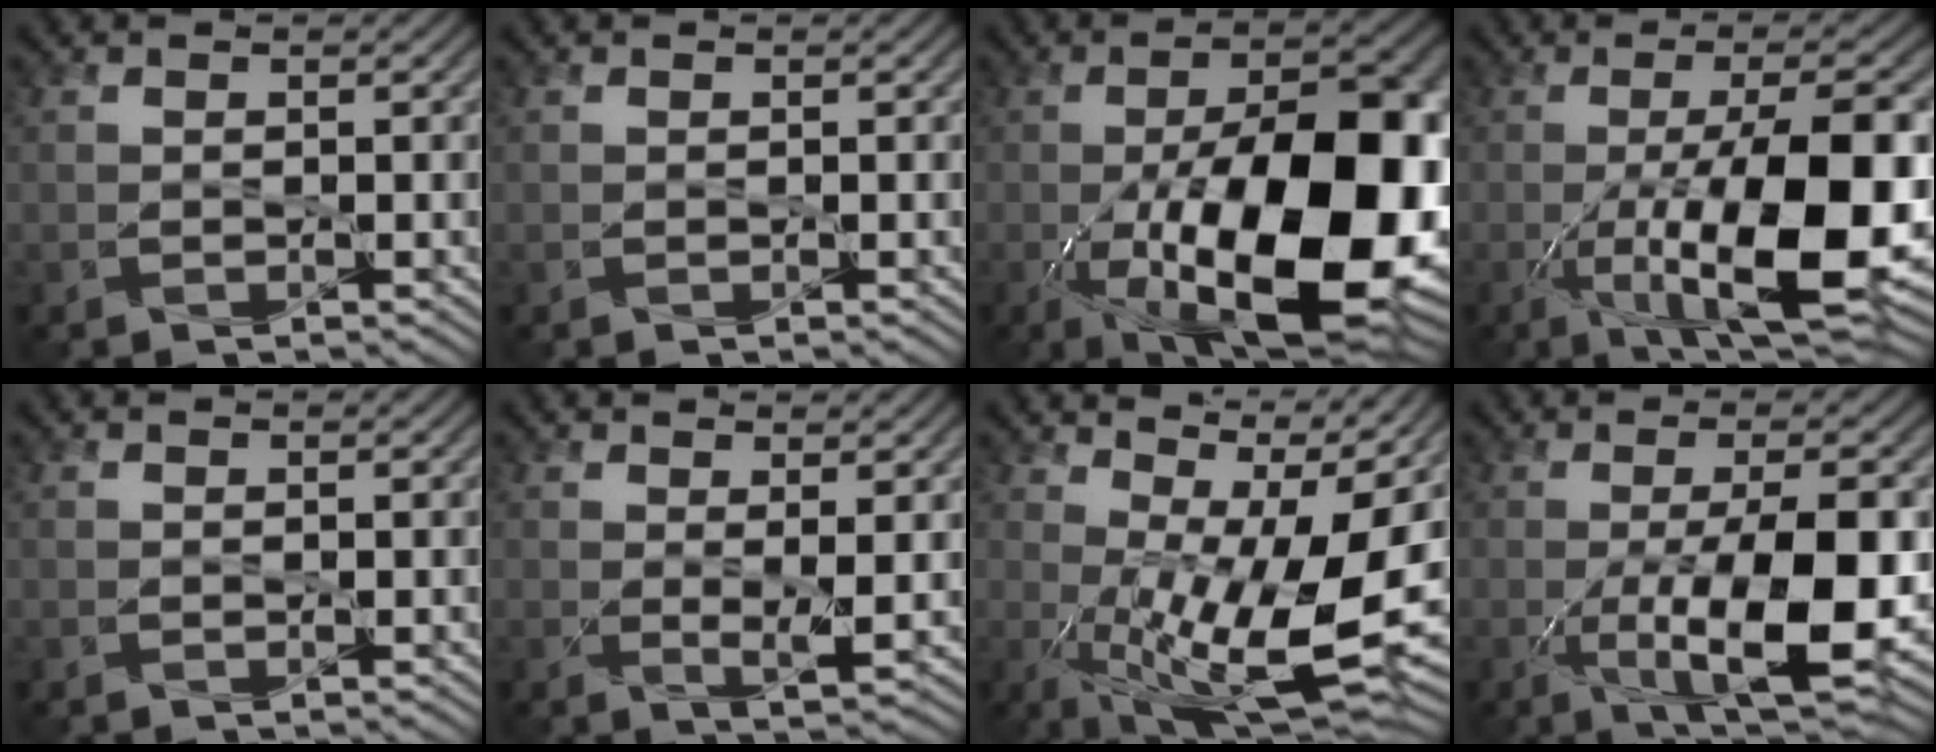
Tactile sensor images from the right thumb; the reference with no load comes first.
{"total": 0.0}
{"total": 19.6, "force": [-4.2, 8.3, 17.3], "torque": [-0.266, -0.006, -0.066]}
{"total": 15.8, "force": [-3.8, 4.8, 14.5], "torque": [-0.230, -0.004, -0.059]}
{"total": 0.0}
{"total": 2.3, "force": [0.9, 0.4, 2.1], "torque": [-0.044, -0.008, 0.020]}
{"total": 16.3, "force": [1.2, 5.6, 15.3], "torque": [-0.241, -0.007, 0.038]}
{"total": 11.4, "force": [-2.4, 3.5, 10.5], "torque": [-0.176, -0.010, -0.034]}